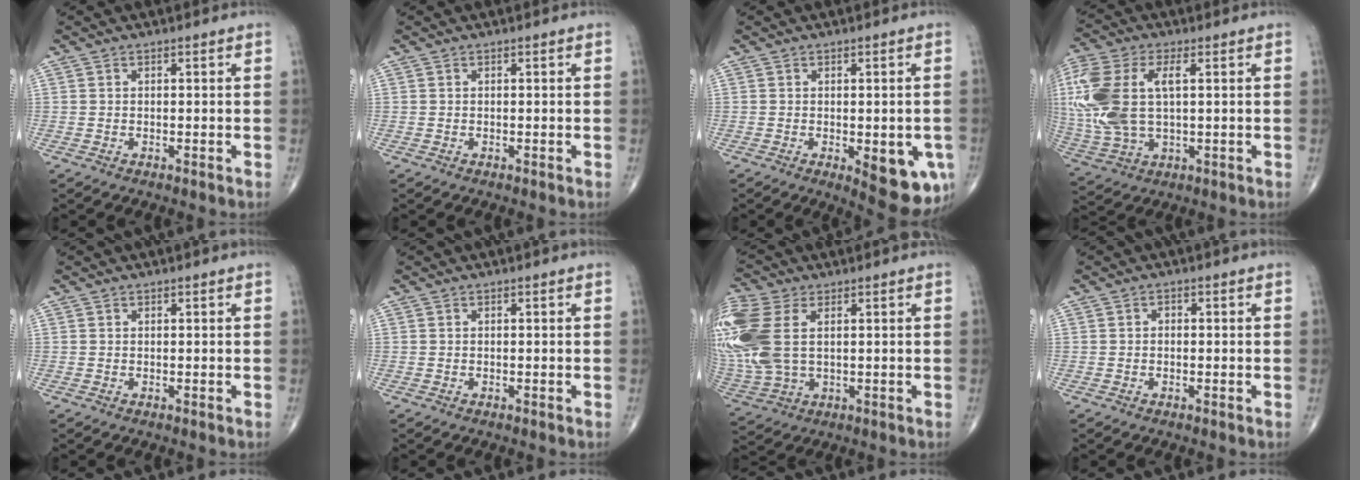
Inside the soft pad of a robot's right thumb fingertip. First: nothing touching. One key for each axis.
{"total": 0.0}
{"total": 10.0, "fx": -2.9, "fy": 4.0, "fz": 8.7, "tx": -0.085, "ty": -0.009, "tz": -0.027}
{"total": 17.7, "fx": 2.7, "fy": 9.3, "fz": 14.8, "tx": -0.364, "ty": 0.009, "tz": 0.053}
{"total": 0.0}
{"total": 0.0}
{"total": 19.0, "fx": 3.9, "fy": 11.8, "fz": 14.5, "tx": -0.391, "ty": 0.005, "tz": 0.083}
{"total": 0.8, "fx": -0.1, "fy": 0.6, "fz": 0.5, "tx": -0.002, "ty": 0.003, "tz": -0.004}